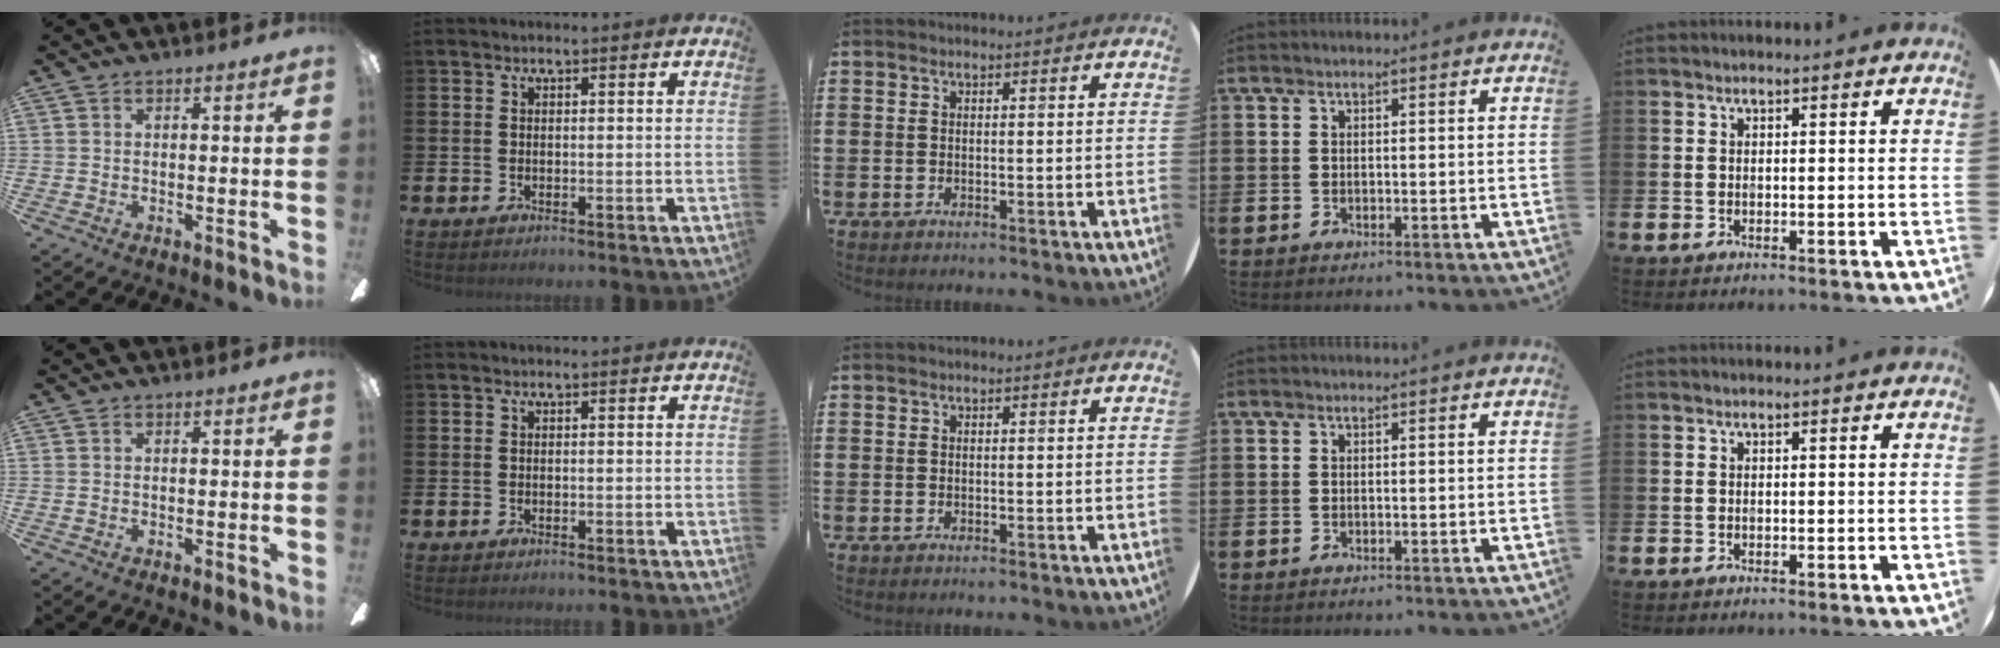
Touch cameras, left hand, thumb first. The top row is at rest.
{}